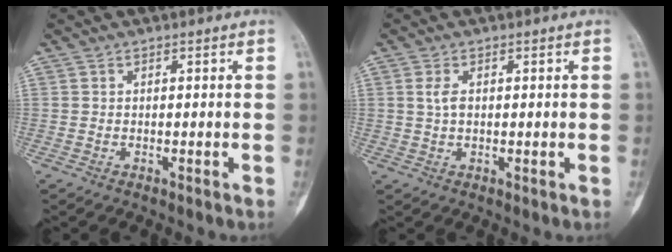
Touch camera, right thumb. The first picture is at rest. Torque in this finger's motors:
{"motor_torque": [-0.35, 0.32, -0.02, 0.15, 0.01]}